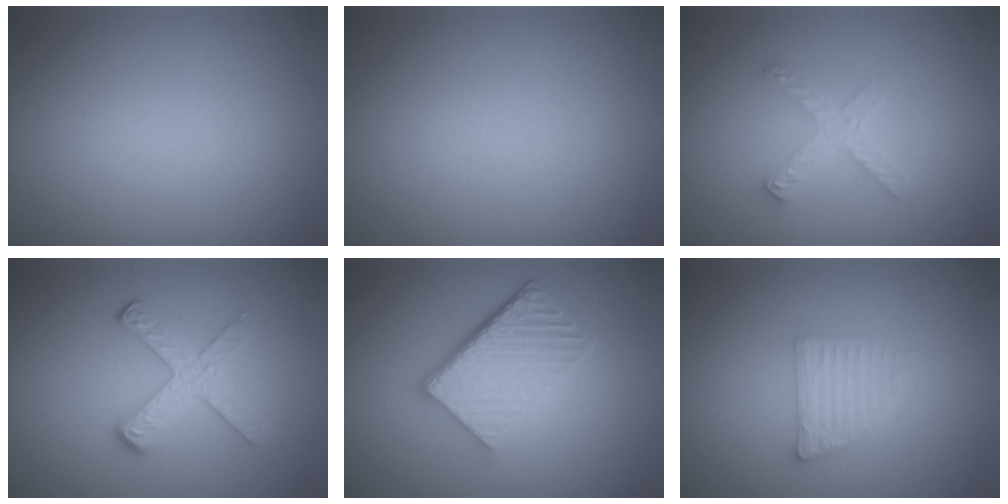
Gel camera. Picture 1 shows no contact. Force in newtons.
{"total": 0.0}
{"total": 2.0, "press": 2.0, "slide": 0.2}
{"total": 3.5, "press": 2.4, "slide": 2.5}
{"total": 6.1, "press": 4.2, "slide": 4.5}
{"total": 2.1, "press": 2.1, "slide": 0.4}